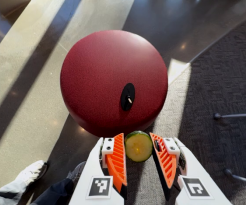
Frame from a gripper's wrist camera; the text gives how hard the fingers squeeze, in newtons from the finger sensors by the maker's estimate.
{"total": 6.7, "left": 6.3, "right": 7.1}